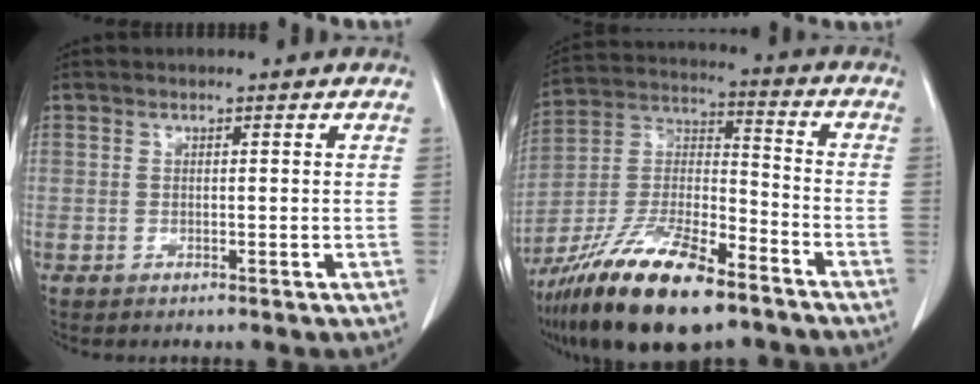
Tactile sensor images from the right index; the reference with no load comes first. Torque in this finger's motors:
{"motor_torque": [1.03, -0.90, 0.98, 0.21]}